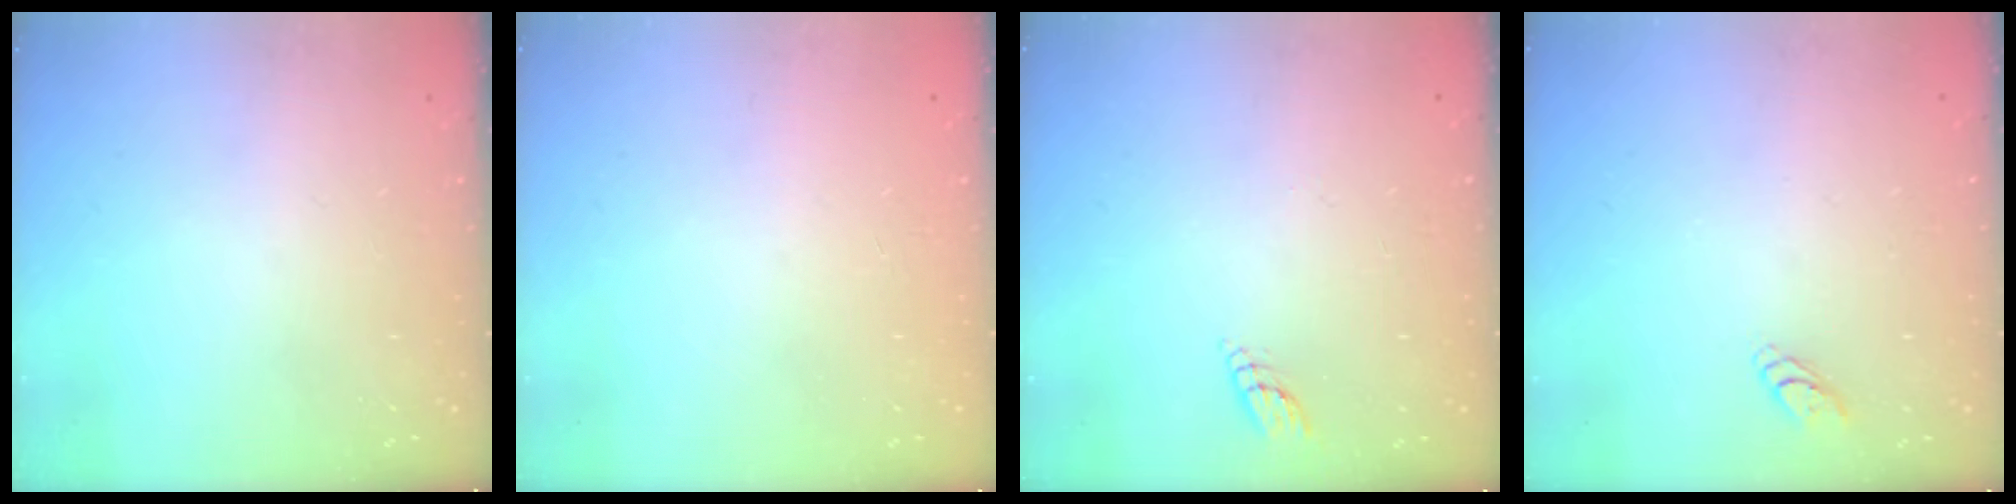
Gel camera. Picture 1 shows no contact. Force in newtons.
{"total": 0.0}
{"total": 3.1, "press": 3.0, "slide": 0.3}
{"total": 2.8, "press": 2.8, "slide": 0.3}